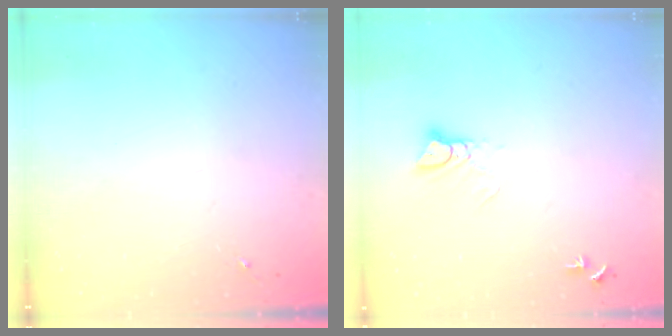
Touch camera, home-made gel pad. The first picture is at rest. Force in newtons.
{"total": 4.7, "press": 4.7, "slide": 0.2}